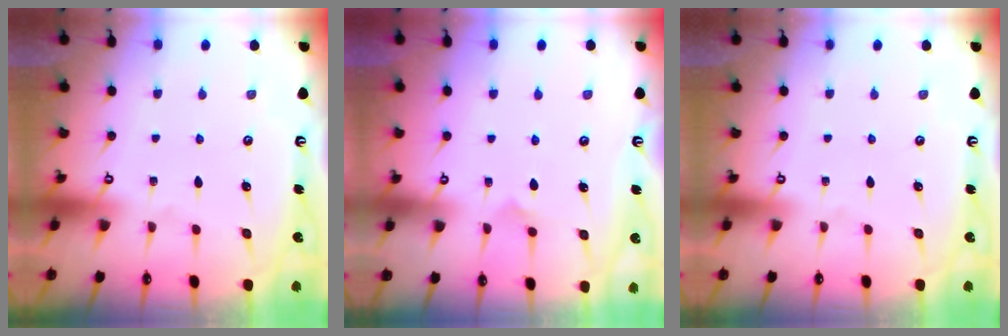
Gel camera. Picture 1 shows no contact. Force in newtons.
{"total": 5.2, "press": 5.2, "slide": 0.3}
{"total": 0.0}